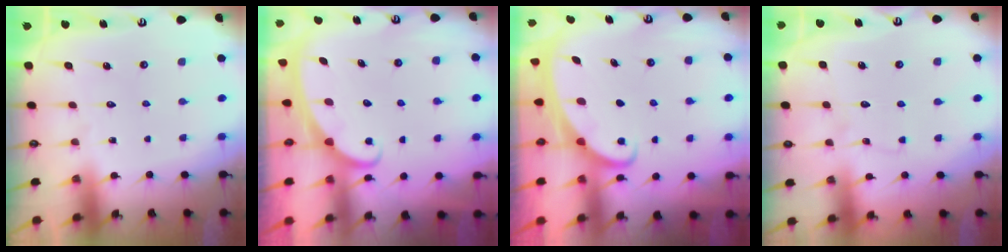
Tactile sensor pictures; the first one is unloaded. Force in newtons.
{"total": 2.5, "press": 2.5, "slide": 0.4}
{"total": 2.1, "press": 2.1, "slide": 0.3}
{"total": 5.0, "press": 4.9, "slide": 0.5}